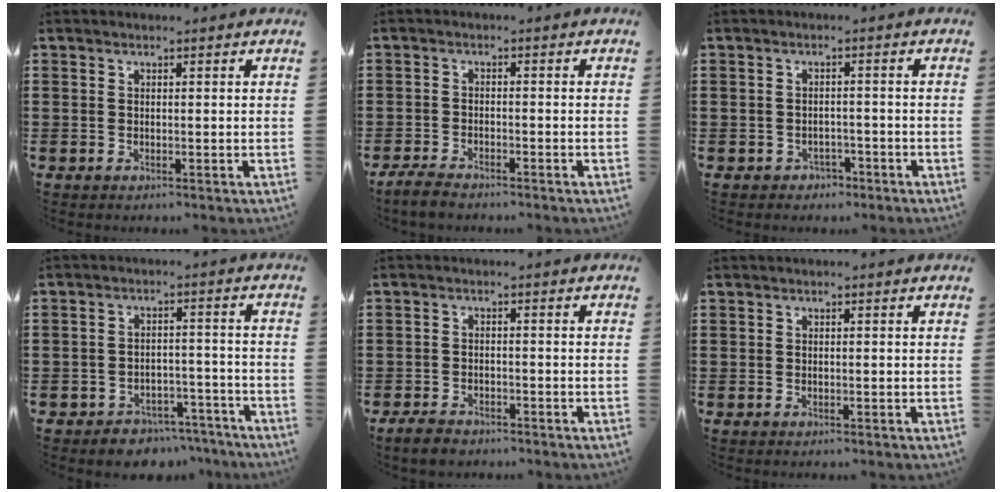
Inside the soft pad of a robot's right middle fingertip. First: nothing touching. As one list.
[{"total": 2.6, "force": [-2.4, 0.5, 0.9], "torque": [-0.032, 0.001, -0.053]}, {"total": 1.7, "force": [-1.4, 0.8, 0.0], "torque": [-0.009, 0.000, -0.033]}, {"total": 4.2, "force": [-4.1, 1.0, 0.2], "torque": [-0.006, 0.010, -0.087]}, {"total": 2.6, "force": [-2.2, 0.9, 0.8], "torque": [-0.025, 0.003, -0.049]}, {"total": 0.0}]